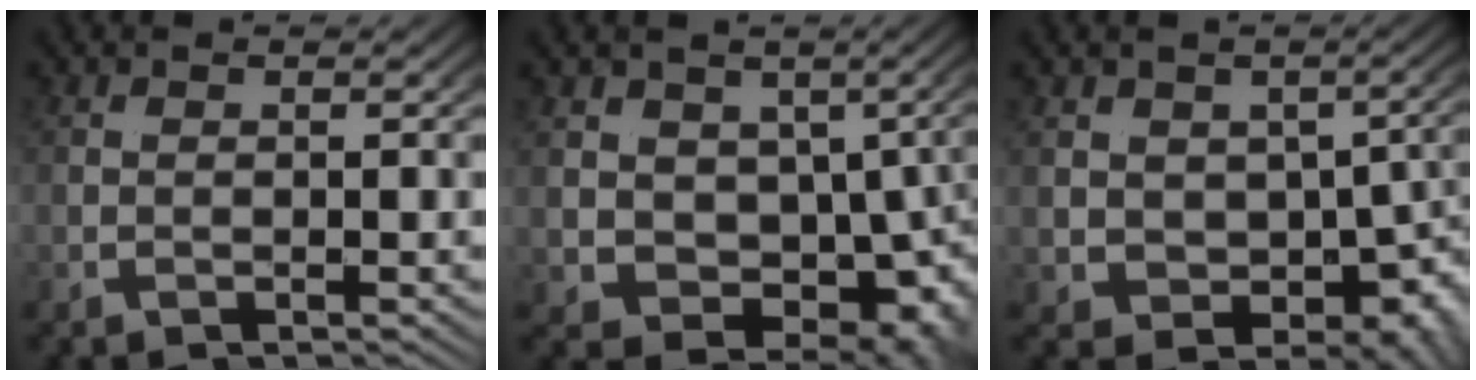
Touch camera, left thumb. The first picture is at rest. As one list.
[{"total": 13.9, "force": [1.1, 11.2, 8.1], "torque": [-0.149, -0.011, 0.004]}, {"total": 9.6, "force": [2.1, 7.5, 5.5], "torque": [-0.101, -0.006, 0.022]}]